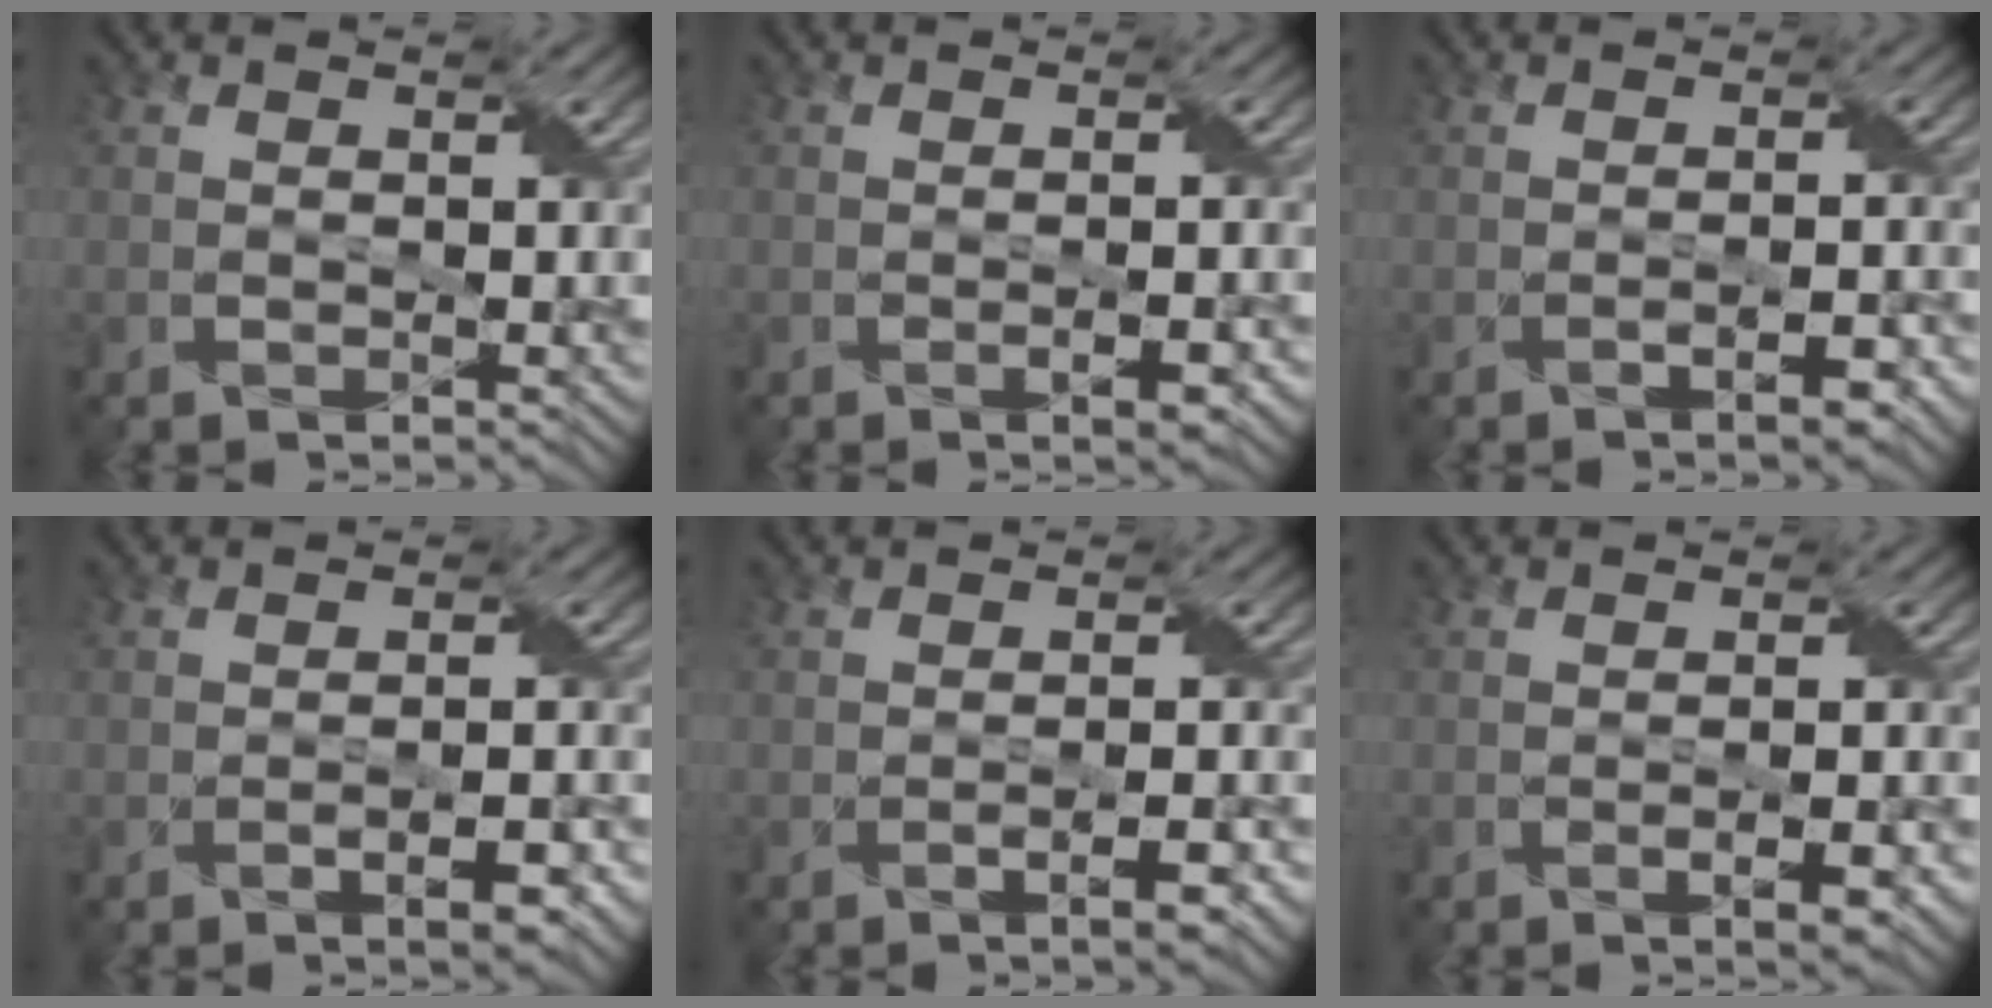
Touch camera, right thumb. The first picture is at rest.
{"total": 2.0, "force": [-0.8, 0.5, 1.7], "torque": [-0.030, 0.000, -0.009]}
{"total": 2.2, "force": [-1.2, 0.5, 1.8], "torque": [-0.032, 0.002, -0.018]}
{"total": 2.8, "force": [-1.3, 0.7, 2.4], "torque": [-0.041, 0.000, -0.017]}
{"total": 2.5, "force": [-1.3, 0.4, 2.1], "torque": [-0.037, 0.003, -0.020]}
{"total": 2.6, "force": [-1.2, 0.6, 2.2], "torque": [-0.039, 0.000, -0.015]}